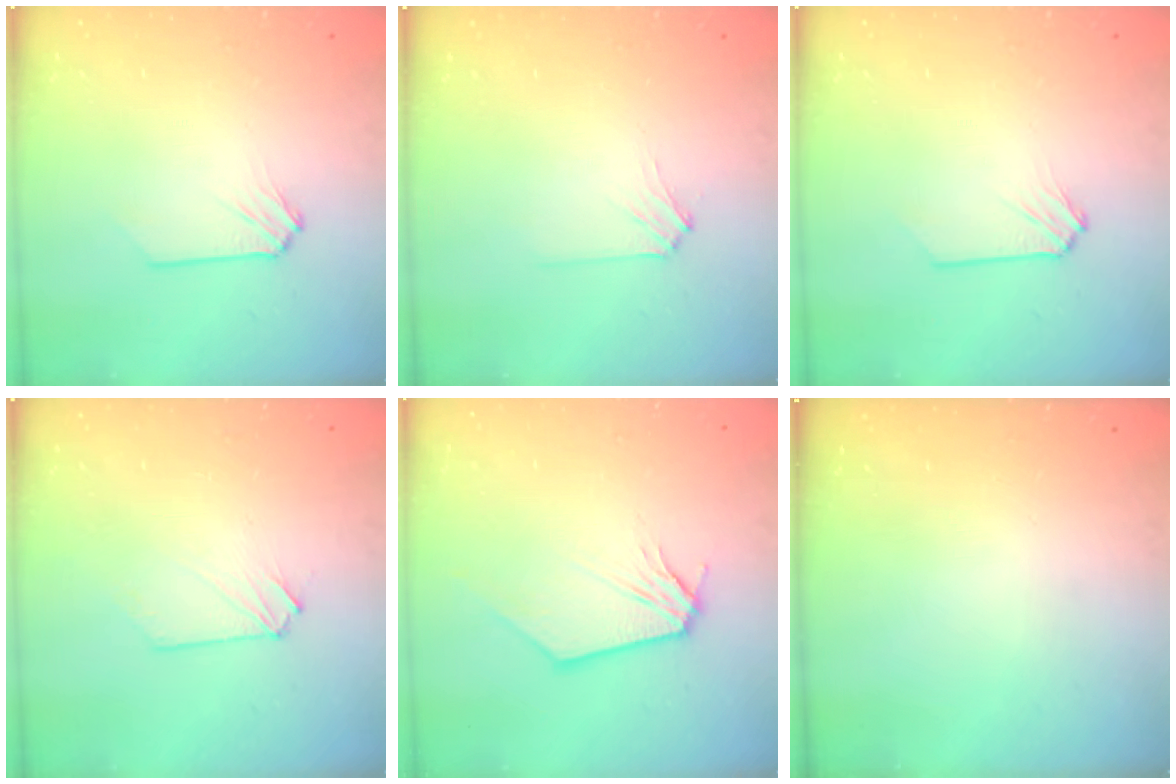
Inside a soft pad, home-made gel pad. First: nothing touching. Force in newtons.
{"total": 2.4, "press": 2.4, "slide": 0.5}
{"total": 0.0}
{"total": 0.8, "press": 0.8, "slide": 0.2}
{"total": 0.0}
{"total": 0.0}